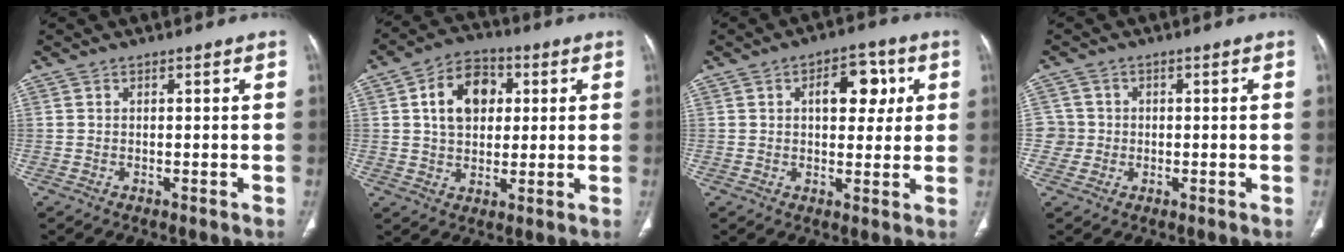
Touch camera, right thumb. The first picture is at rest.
{"total": 11.3, "force": [2.7, 8.1, 7.5], "torque": [-0.095, 0.007, 0.040]}
{"total": 9.0, "force": [2.6, 5.4, 6.8], "torque": [-0.057, 0.005, 0.034]}
{"total": 3.4, "force": [-0.3, 3.4, -0.1], "torque": [0.026, 0.010, -0.009]}